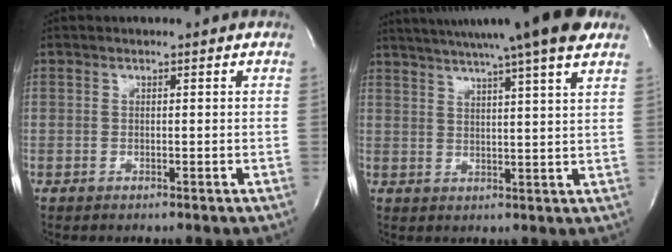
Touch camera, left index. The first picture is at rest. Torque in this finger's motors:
{"motor_torque": [0.27, -0.35, 0.88, 0.21]}